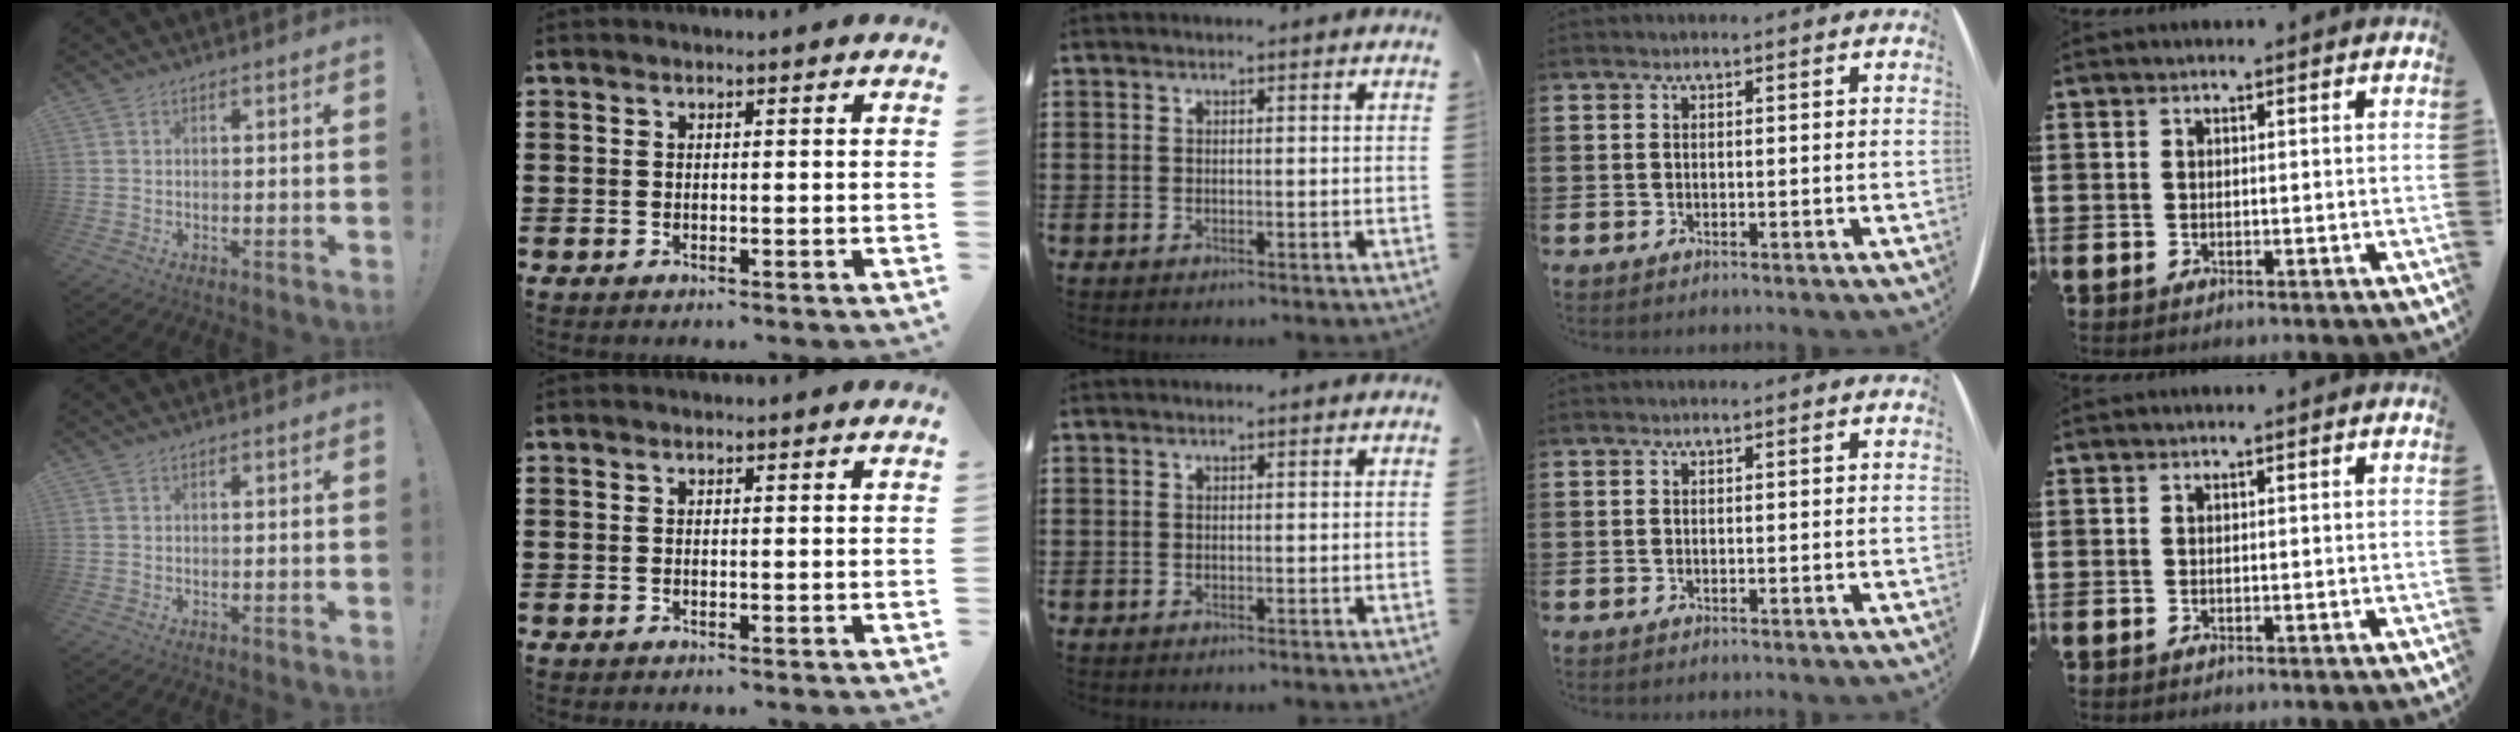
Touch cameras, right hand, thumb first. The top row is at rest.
{}